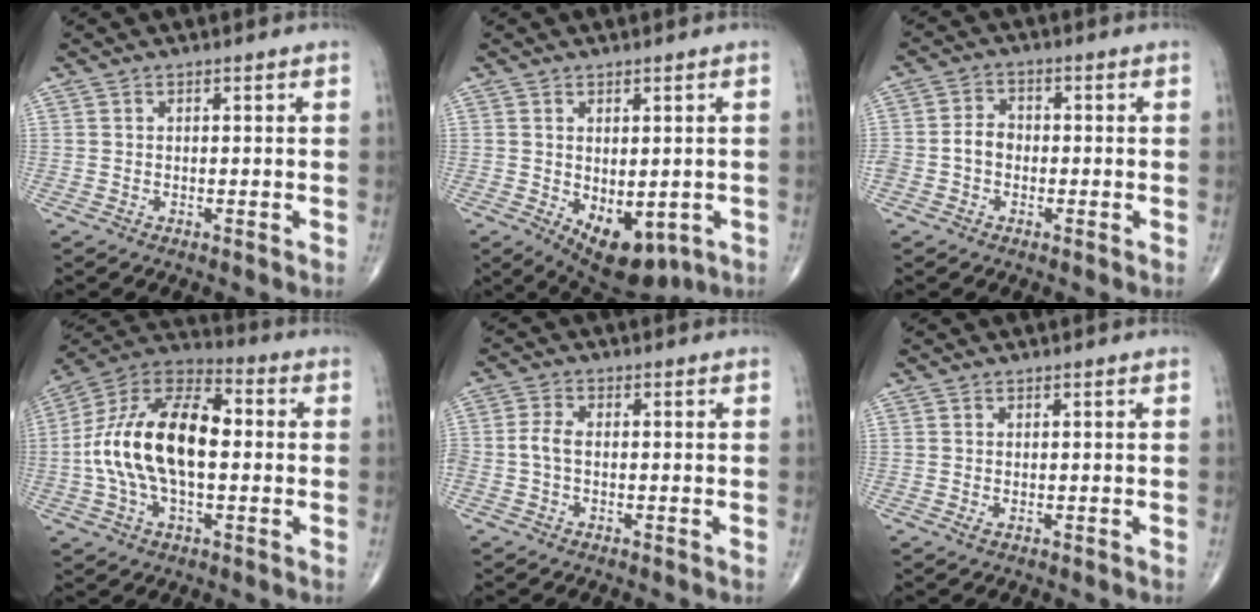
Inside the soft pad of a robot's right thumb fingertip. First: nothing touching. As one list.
[{"total": 10.6, "force": [-3.2, 5.8, 8.2], "torque": [-0.094, -0.004, -0.025]}, {"total": 4.3, "force": [-0.9, 3.3, 2.5], "torque": [-0.041, 0.017, -0.022]}, {"total": 20.3, "force": [-0.1, 10.9, 17.2], "torque": [-0.324, 0.034, -0.008]}, {"total": 3.2, "force": [-0.6, 1.8, 2.5], "torque": [-0.058, 0.008, -0.016]}, {"total": 0.7, "force": [-0.2, 0.3, 0.6], "torque": [-0.013, -0.002, -0.002]}]